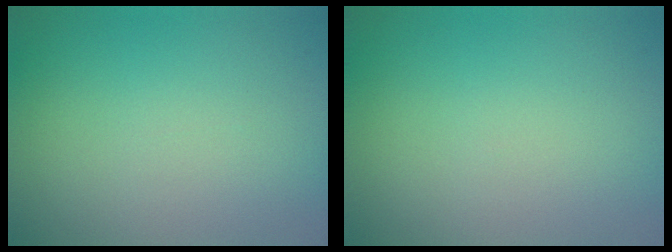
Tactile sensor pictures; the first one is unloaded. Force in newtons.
{"total": 0.0}